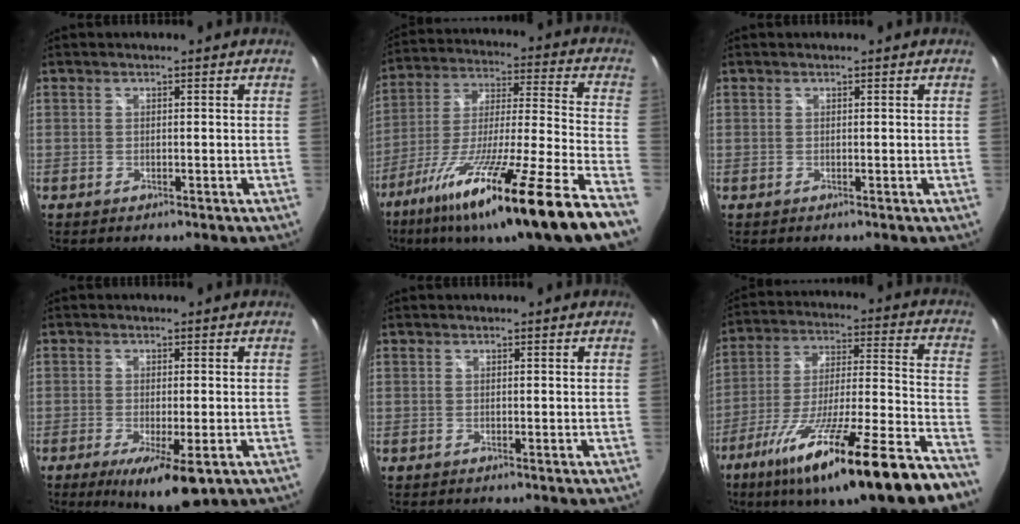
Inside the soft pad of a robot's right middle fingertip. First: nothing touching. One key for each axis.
{"total": 25.9, "fx": -17.7, "fy": -1.2, "fz": 18.9, "tx": -0.313, "ty": -0.071, "tz": -0.293}
{"total": 0.0}
{"total": 9.3, "fx": -4.7, "fy": 2.3, "fz": 7.7, "tx": -0.138, "ty": -0.027, "tz": -0.066}
{"total": 0.0}
{"total": 27.5, "fx": -19.6, "fy": 1.9, "fz": 19.3, "tx": -0.306, "ty": -0.058, "tz": -0.306}